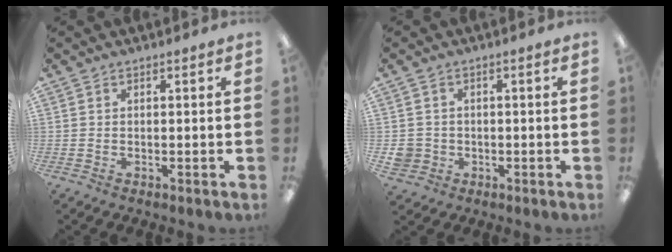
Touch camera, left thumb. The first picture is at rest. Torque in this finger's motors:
{"motor_torque": [-0.17, 0.31, 0.03, 0.08, -0.02]}